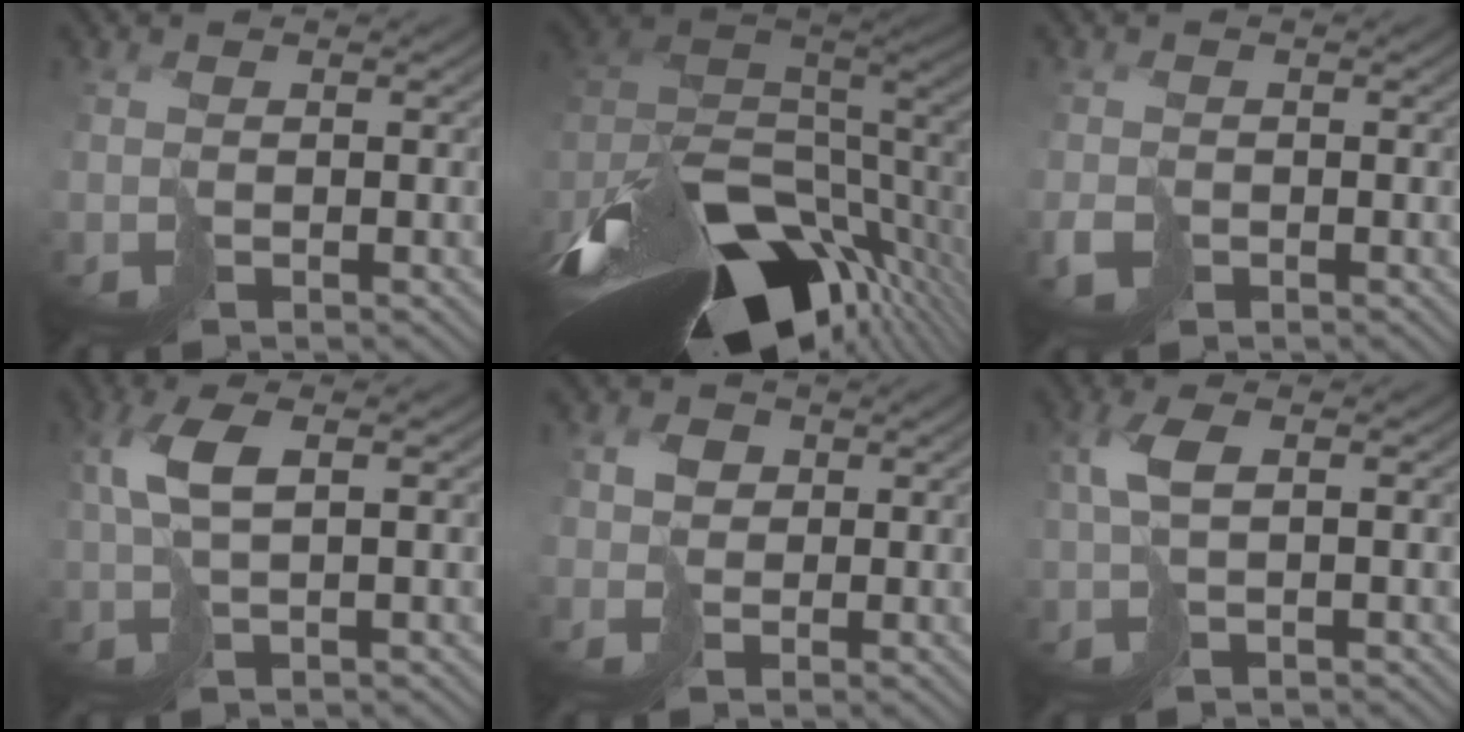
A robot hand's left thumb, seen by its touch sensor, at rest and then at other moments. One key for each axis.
{"total": 17.4, "fx": -8.3, "fy": 8.5, "fz": 12.7, "tx": -0.294, "ty": -0.020, "tz": -0.126}
{"total": 1.4, "fx": -0.7, "fy": 1.1, "fz": 0.2, "tx": -0.007, "ty": -0.005, "tz": -0.012}
{"total": 5.7, "fx": 1.7, "fy": 1.9, "fz": 5.1, "tx": -0.109, "ty": 0.015, "tz": 0.030}
{"total": 2.8, "fx": 0.6, "fy": 2.4, "fz": 1.2, "tx": -0.022, "ty": 0.002, "tz": 0.009}
{"total": 4.0, "fx": 1.0, "fy": 1.4, "fz": 3.7, "tx": -0.077, "ty": 0.011, "tz": 0.019}